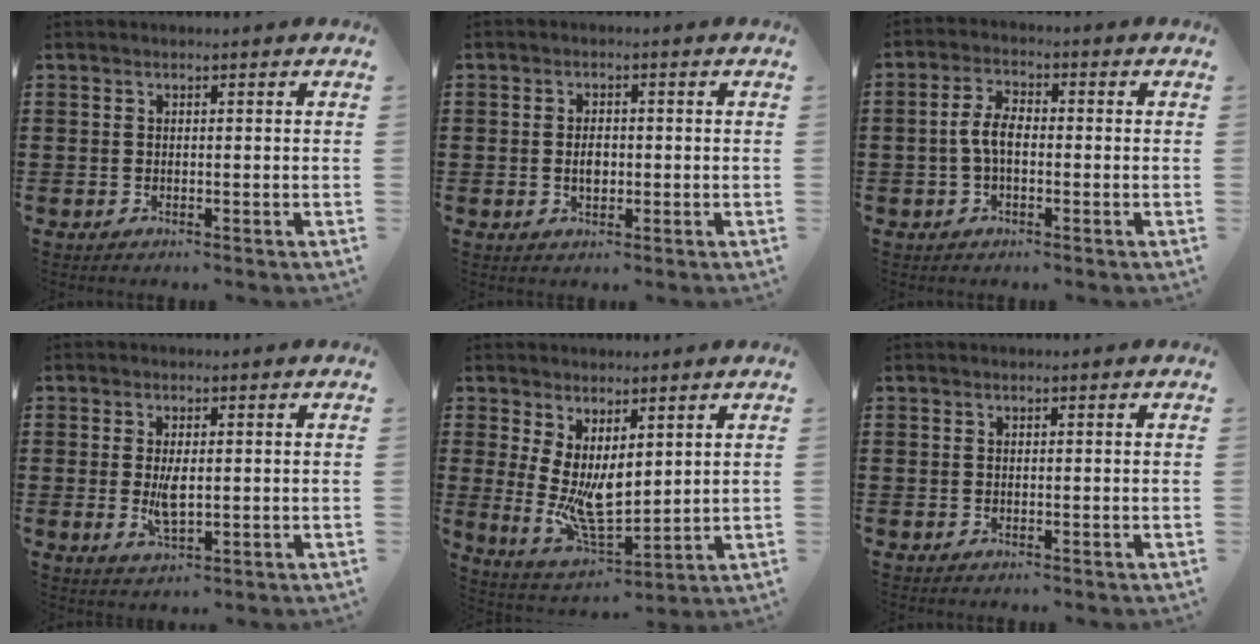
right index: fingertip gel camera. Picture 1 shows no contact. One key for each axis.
{"total": 2.7, "fx": -0.3, "fy": 1.3, "fz": 2.3, "tx": -0.038, "ty": -0.003, "tz": -0.006}
{"total": 4.2, "fx": -0.6, "fy": 1.6, "fz": 3.9, "tx": -0.087, "ty": 0.000, "tz": -0.016}
{"total": 4.2, "fx": 0.0, "fy": 1.5, "fz": 3.9, "tx": -0.082, "ty": -0.003, "tz": -0.002}
{"total": 7.7, "fx": 1.4, "fy": 3.3, "fz": 6.8, "tx": -0.131, "ty": -0.033, "tz": 0.029}
{"total": 0.0}